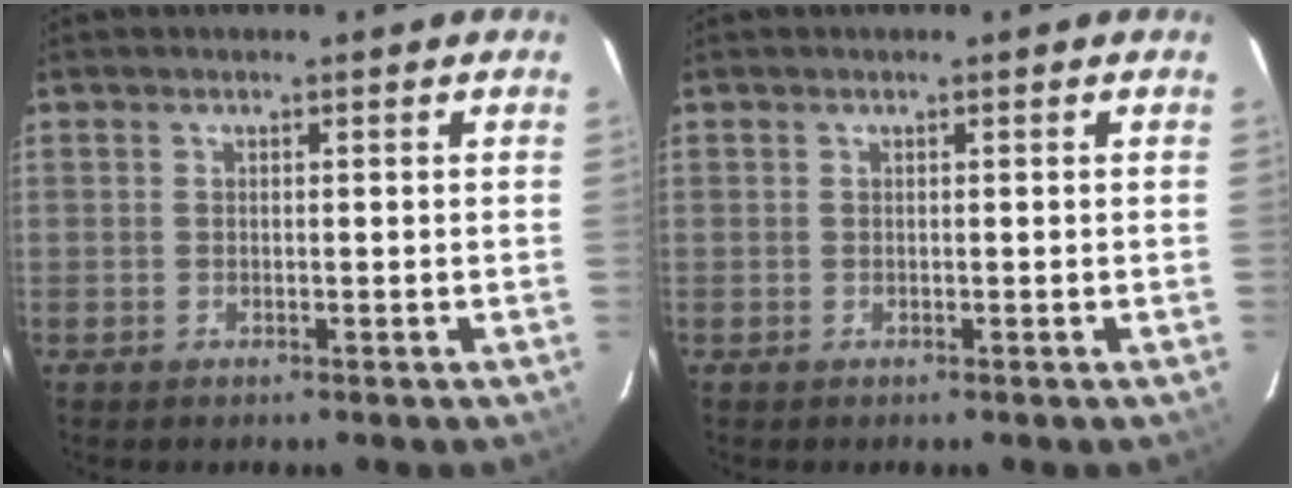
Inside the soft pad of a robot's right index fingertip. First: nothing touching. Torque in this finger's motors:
{"motor_torque": [-0.01, 0.01, 0.01, 0.00]}